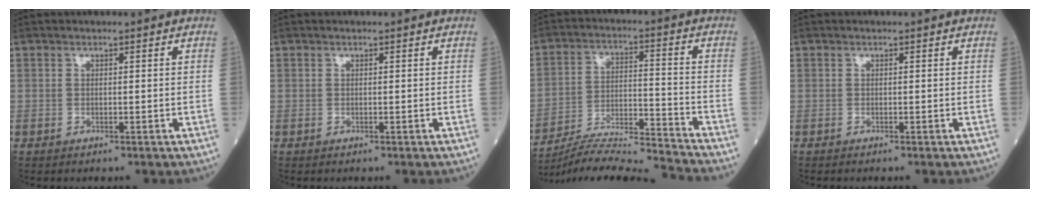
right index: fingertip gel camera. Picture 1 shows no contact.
{"total": 0.0}
{"total": 14.4, "force": [-13.9, -2.2, 2.8], "torque": [-0.050, 0.008, -0.239]}
{"total": 0.0}